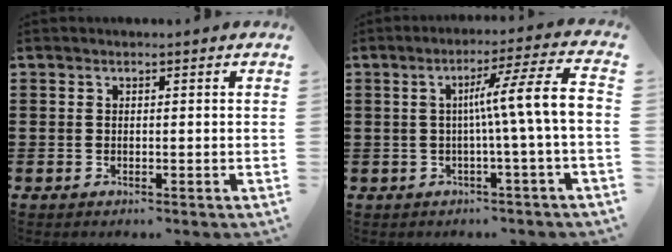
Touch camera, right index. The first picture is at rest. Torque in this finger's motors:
{"motor_torque": [1.67, -0.44, 0.30, 0.21]}